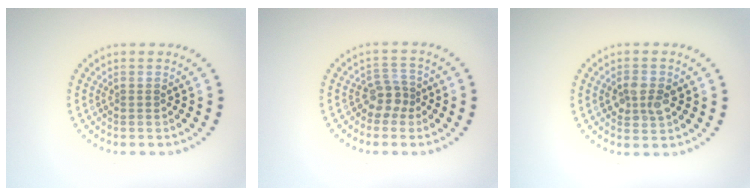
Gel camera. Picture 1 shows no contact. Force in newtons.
{"total": 2.3, "press": 1.7, "slide": 1.4}
{"total": 2.4, "press": 2.4, "slide": 0.2}